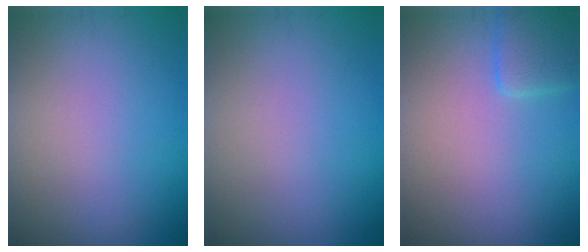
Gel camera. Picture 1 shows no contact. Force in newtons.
{"total": 0.0}
{"total": 2.4, "press": 2.4, "slide": 0.3}